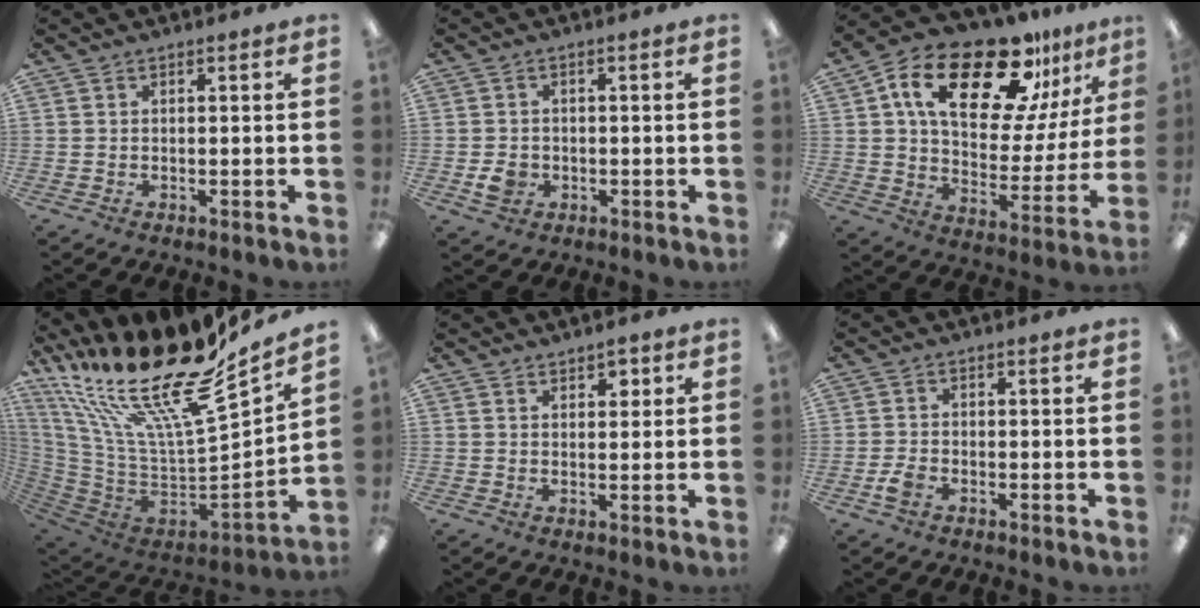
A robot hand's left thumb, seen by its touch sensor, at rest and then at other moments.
{"total": 3.6, "force": [-0.8, 3.1, 1.6], "torque": [-0.008, -0.001, -0.015]}
{"total": 24.0, "force": [15.1, 11.0, 15.1], "torque": [-0.244, -0.078, 0.256]}
{"total": 27.1, "force": [17.8, 8.7, 18.5], "torque": [-0.318, -0.153, 0.308]}
{"total": 2.6, "force": [2.1, 1.4, 0.9], "torque": [-0.002, -0.007, 0.034]}
{"total": 2.6, "force": [-1.3, 1.7, 1.6], "torque": [-0.031, 0.004, -0.024]}